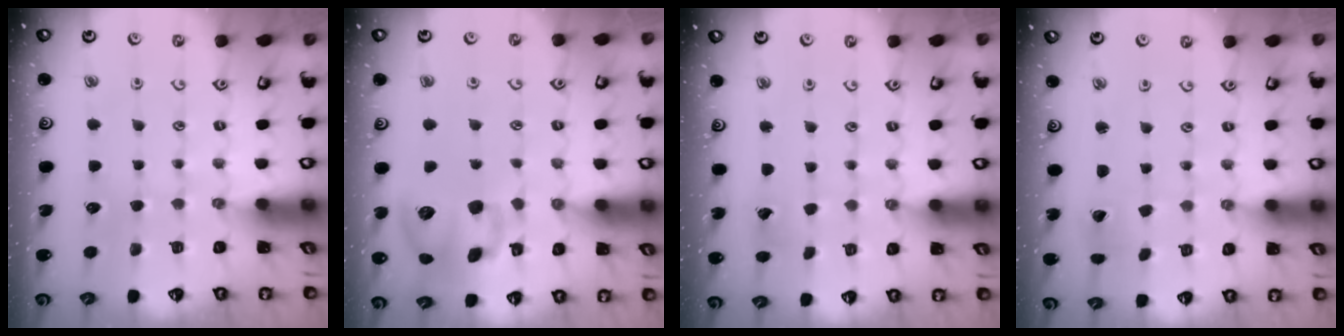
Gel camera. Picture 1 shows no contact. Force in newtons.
{"total": 13.1, "press": 12.9, "slide": 2.0}
{"total": 2.7, "press": 2.7, "slide": 0.3}
{"total": 2.0, "press": 2.0, "slide": 0.2}